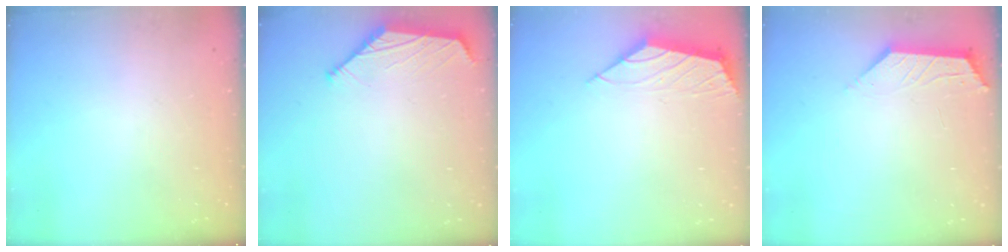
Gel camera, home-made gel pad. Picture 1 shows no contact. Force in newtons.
{"total": 0.0}
{"total": 2.2, "press": 2.2, "slide": 0.5}
{"total": 1.9, "press": 1.9, "slide": 0.4}